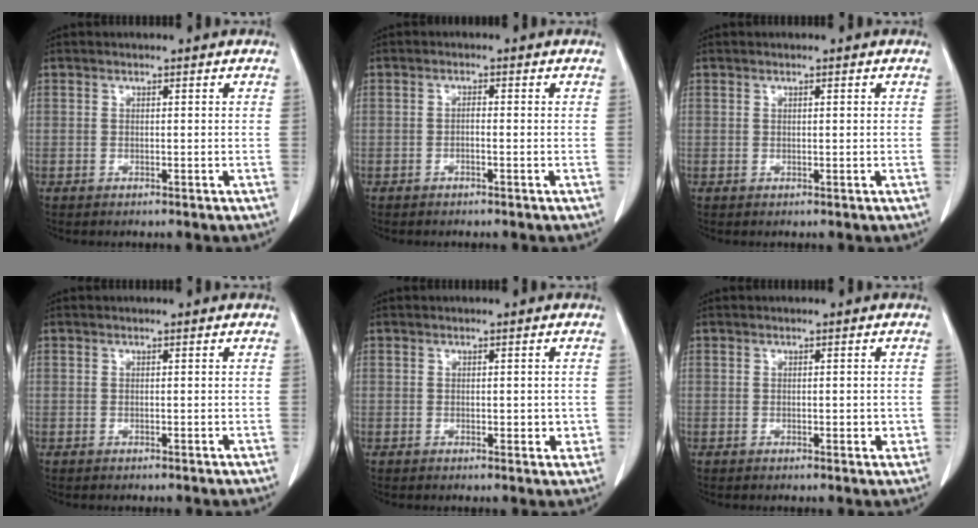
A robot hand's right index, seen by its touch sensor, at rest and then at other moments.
{"total": 1.3, "force": [-0.4, 0.5, 1.2], "torque": [-0.021, 0.005, -0.008]}
{"total": 0.6, "force": [0.2, 0.2, 0.5], "torque": [-0.013, 0.002, 0.005]}
{"total": 0.0}
{"total": 3.4, "force": [-0.3, 1.8, 2.9], "torque": [-0.039, 0.001, -0.001]}
{"total": 2.8, "force": [-0.3, 1.4, 2.5], "torque": [-0.037, 0.002, 0.000]}